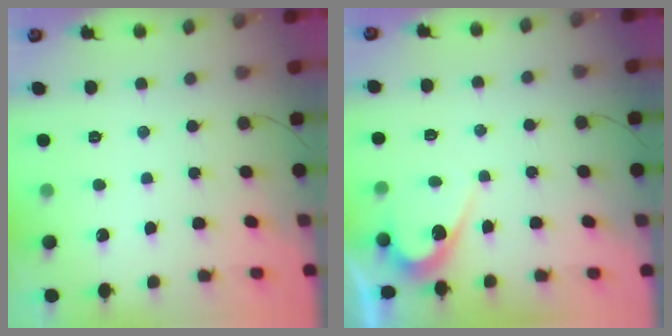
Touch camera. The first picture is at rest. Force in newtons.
{"total": 5.3, "press": 5.3, "slide": 0.2}